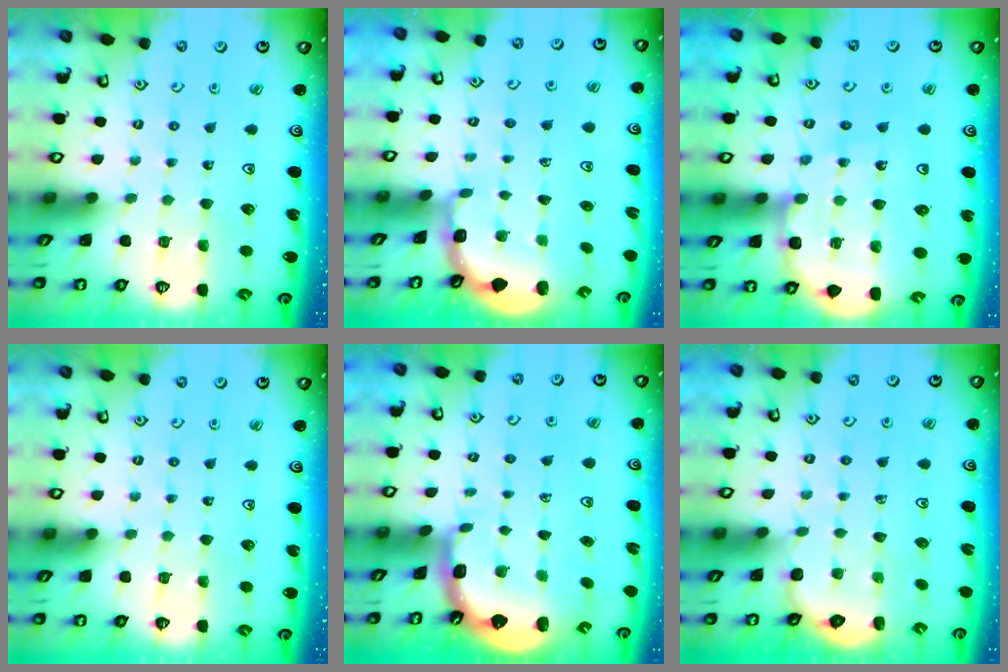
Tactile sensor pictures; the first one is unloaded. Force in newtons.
{"total": 2.0, "press": 1.6, "slide": 1.1}
{"total": 11.2, "press": 10.9, "slide": 2.7}
{"total": 0.0}
{"total": 2.5, "press": 1.6, "slide": 1.9}
{"total": 1.5, "press": 1.2, "slide": 0.9}